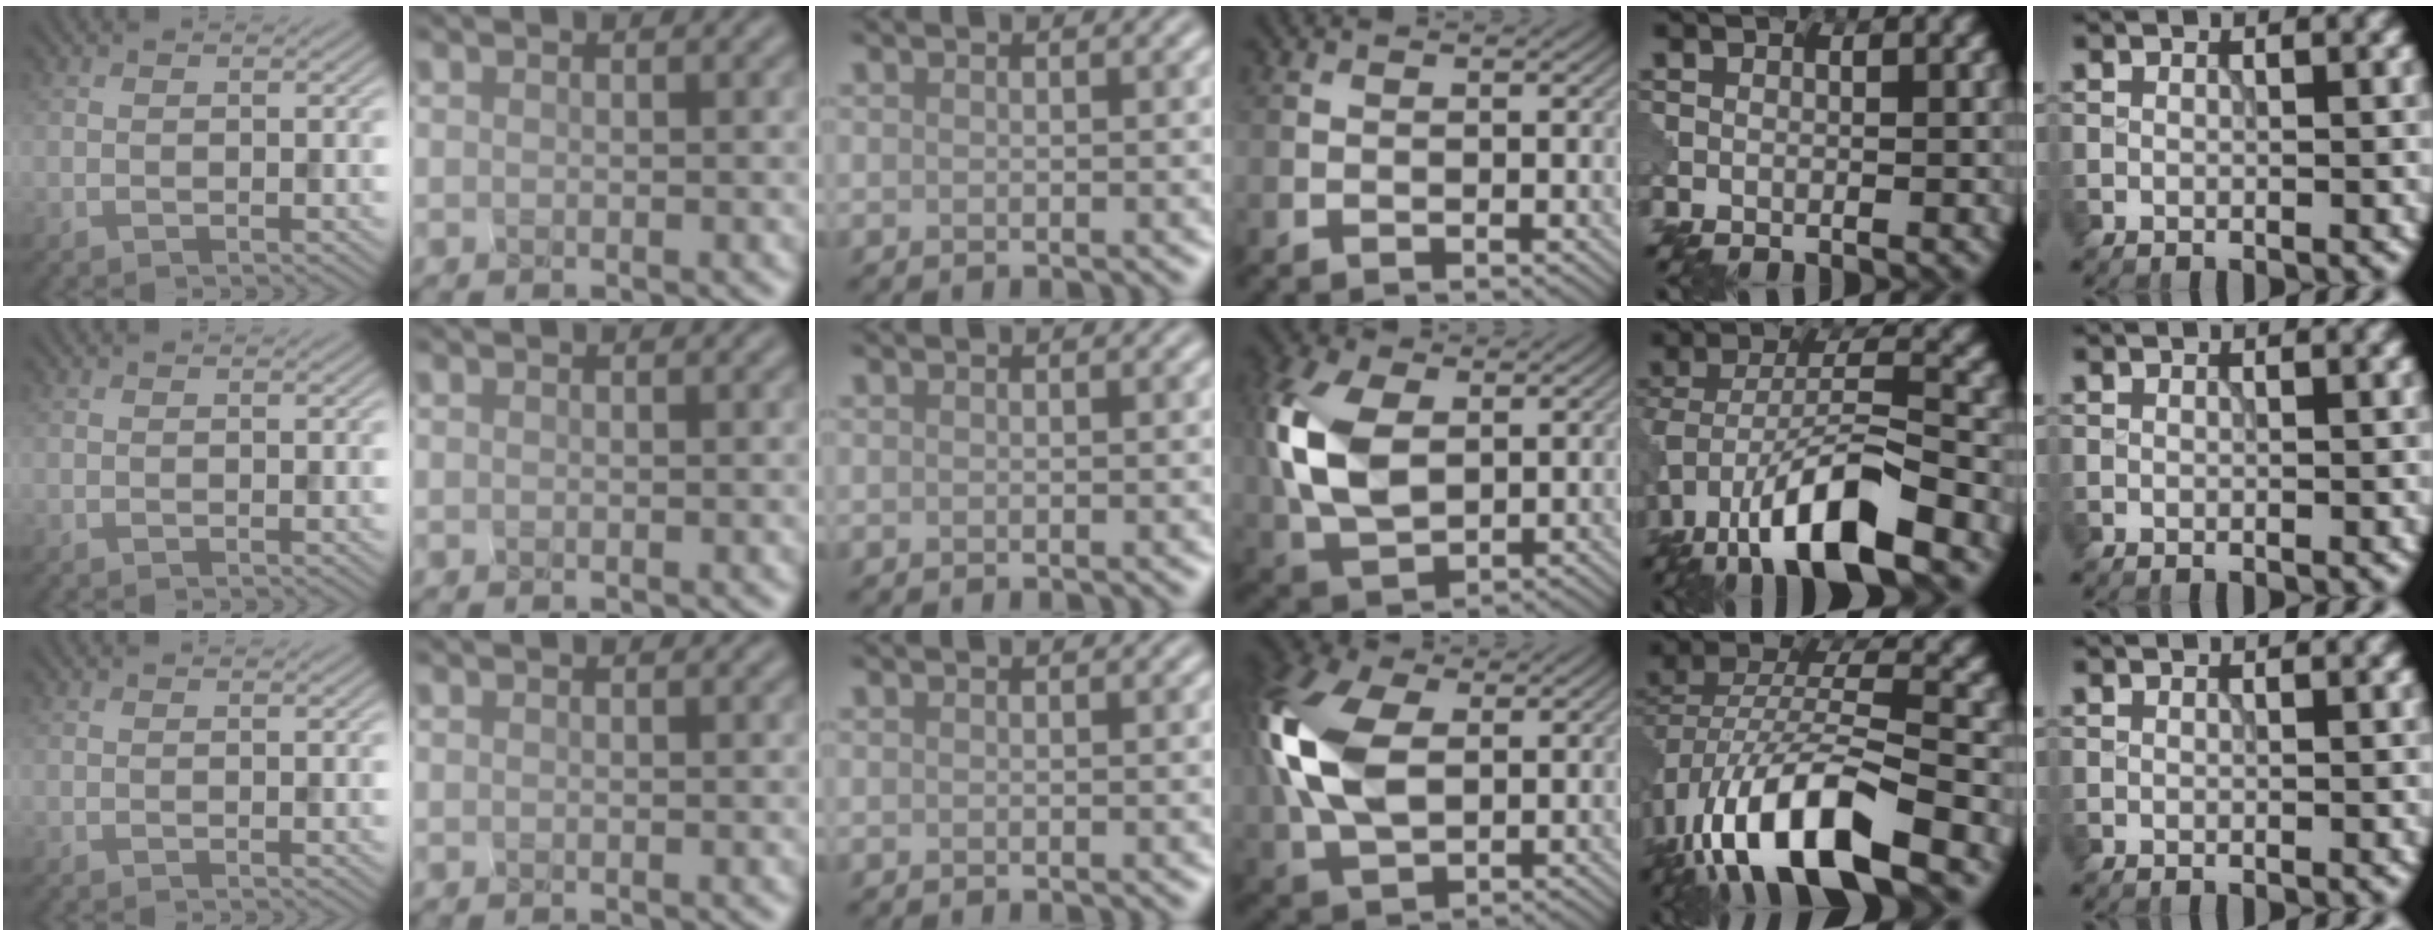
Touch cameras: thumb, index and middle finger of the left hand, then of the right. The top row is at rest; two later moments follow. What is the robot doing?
{"motion": "squeeze", "object": "clothespin"}